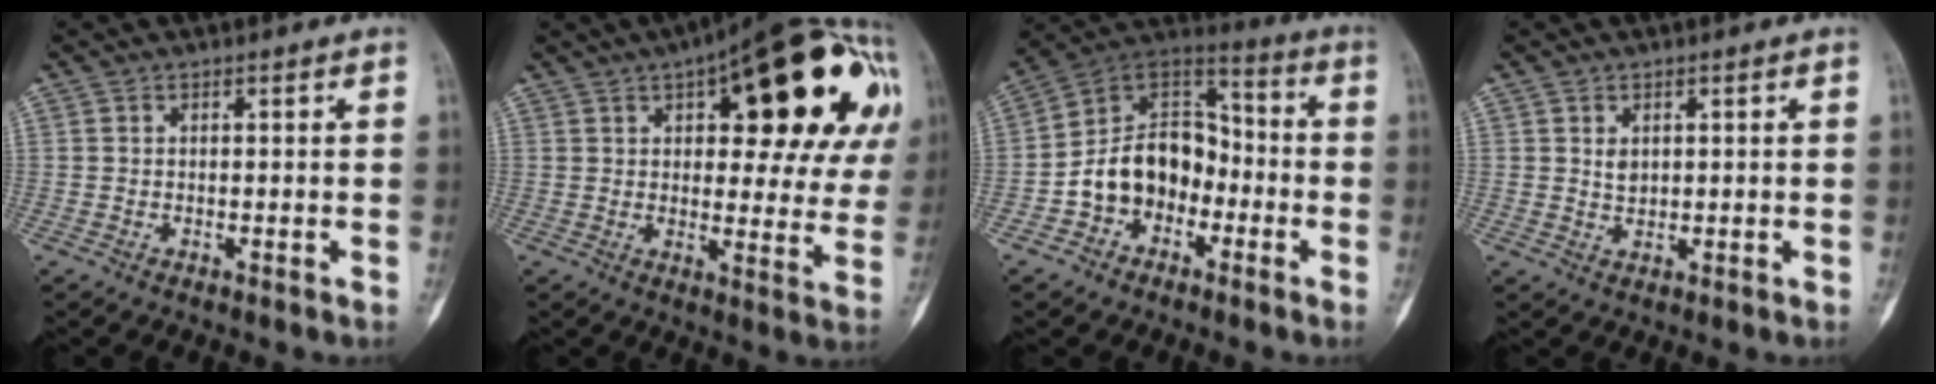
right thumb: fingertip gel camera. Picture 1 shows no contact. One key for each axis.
{"total": 28.3, "fx": 10.8, "fy": 11.3, "fz": 23.6, "tx": -0.273, "ty": 0.016, "tz": 0.142}
{"total": 14.4, "fx": -4.2, "fy": 10.9, "fz": 8.4, "tx": -0.104, "ty": 0.063, "tz": -0.085}
{"total": 2.2, "fx": 0.7, "fy": 1.7, "fz": 1.3, "tx": -0.008, "ty": -0.005, "tz": 0.015}